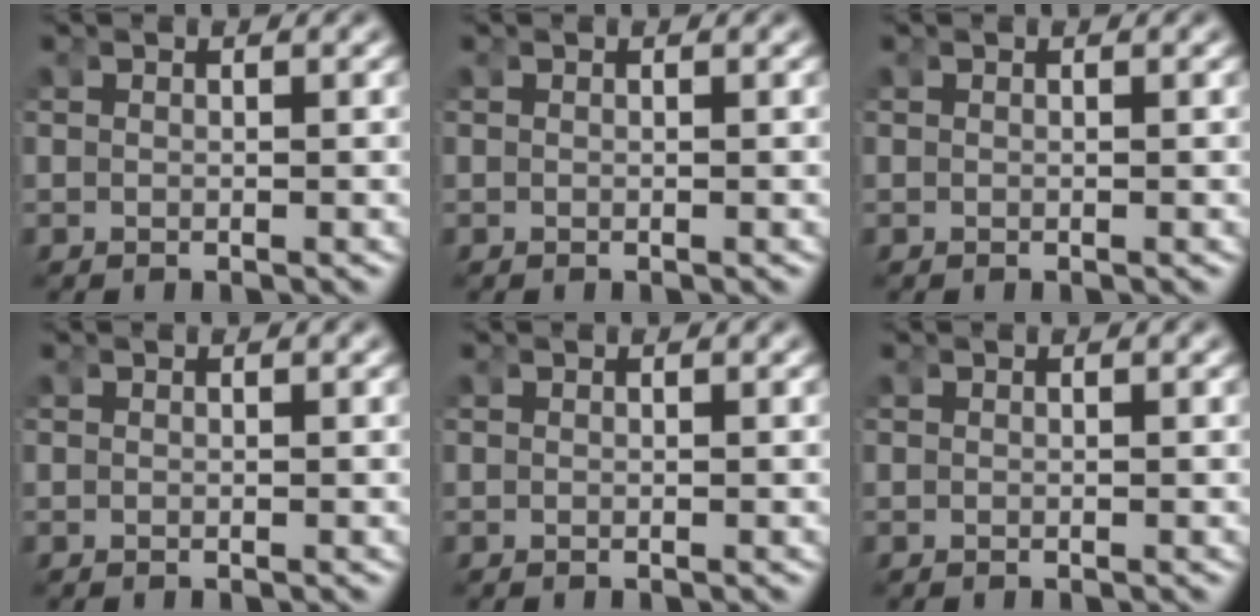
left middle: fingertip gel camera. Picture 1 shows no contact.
{"total": 0.0}
{"total": 0.0}
{"total": 0.0}
{"total": 0.0}
{"total": 0.0}